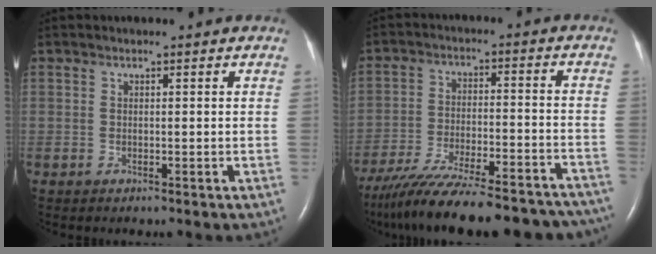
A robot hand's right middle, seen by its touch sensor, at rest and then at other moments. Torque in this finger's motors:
{"motor_torque": [0.77, -0.83, 0.25, 0.08]}